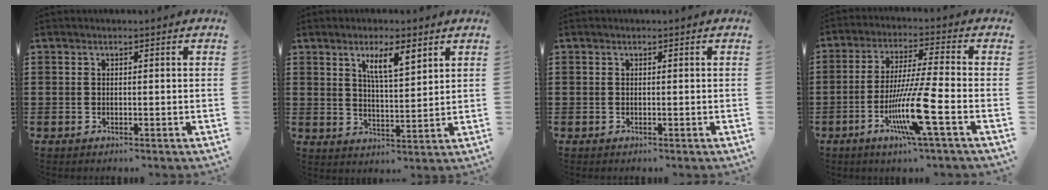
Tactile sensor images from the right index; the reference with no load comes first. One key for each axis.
{"total": 6.2, "fx": 3.3, "fy": 1.7, "fz": 4.9, "tx": -0.089, "ty": 0.001, "tz": 0.052}
{"total": 0.0}
{"total": 11.7, "fx": -4.4, "fy": 0.2, "fz": 10.9, "tx": -0.219, "ty": -0.017, "tz": -0.087}